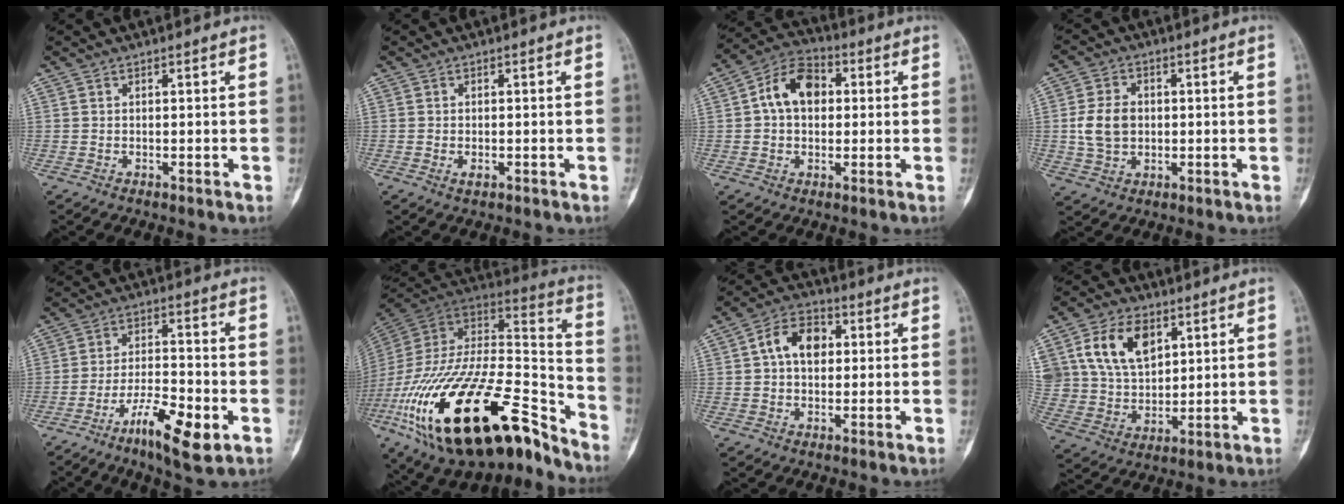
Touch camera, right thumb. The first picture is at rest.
{"total": 1.5, "force": [-0.5, 0.8, 1.1], "torque": [-0.016, 0.002, -0.007]}
{"total": 10.3, "force": [1.5, 7.1, 7.2], "torque": [-0.107, 0.023, 0.017]}
{"total": 7.5, "force": [0.1, 5.6, 4.9], "torque": [-0.082, 0.004, 0.003]}
{"total": 11.8, "force": [-5.6, 3.1, 9.9], "torque": [-0.171, 0.020, -0.095]}
{"total": 37.7, "force": [-21.0, 14.9, 27.6], "torque": [-0.486, 0.031, -0.349]}
{"total": 8.8, "force": [1.5, 6.1, 6.2], "torque": [-0.086, 0.017, 0.018]}
{"total": 13.7, "force": [5.6, 9.2, 8.5], "torque": [-0.132, -0.015, 0.117]}